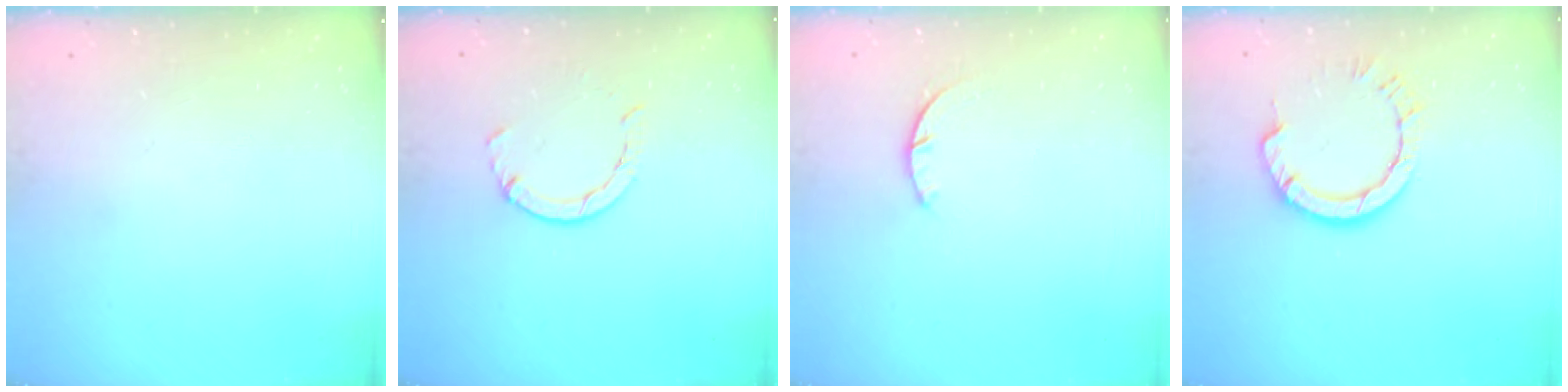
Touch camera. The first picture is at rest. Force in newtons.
{"total": 2.9, "press": 2.9, "slide": 0.4}
{"total": 1.2, "press": 1.2, "slide": 0.3}
{"total": 8.3, "press": 8.3, "slide": 0.9}